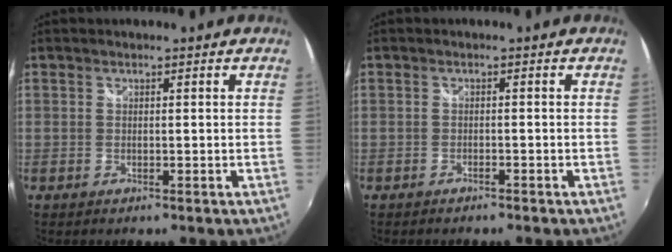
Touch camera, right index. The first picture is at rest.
{"total": 1.3, "force": [-1.2, 0.4, 0.4], "torque": [-0.013, -0.002, -0.021]}